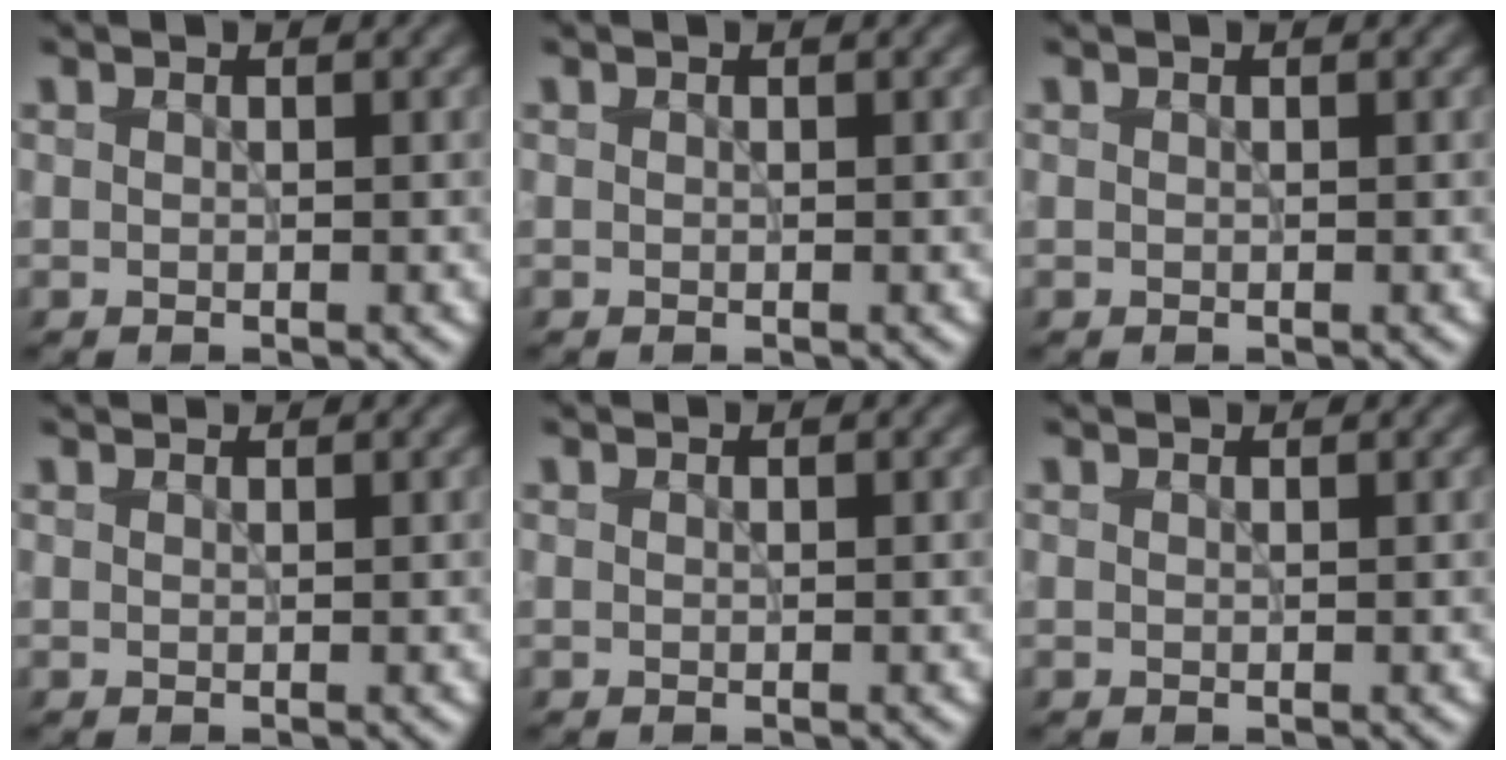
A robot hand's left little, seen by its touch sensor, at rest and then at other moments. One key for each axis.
{"total": 0.0}
{"total": 0.0}
{"total": 1.6, "fx": 1.6, "fy": 0.2, "fz": 0.5, "tx": -0.012, "ty": -0.002, "tz": 0.014}
{"total": 0.8, "fx": 0.8, "fy": 0.0, "fz": 0.1, "tx": -0.007, "ty": -0.004, "tz": 0.007}
{"total": 1.3, "fx": 1.2, "fy": 0.2, "fz": 0.4, "tx": -0.011, "ty": -0.003, "tz": 0.009}